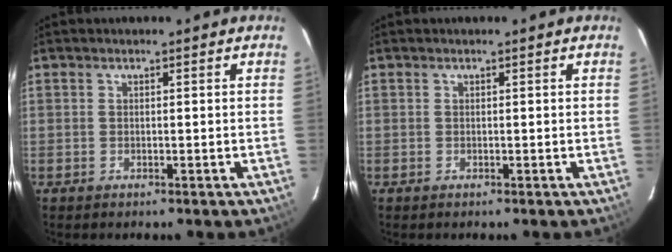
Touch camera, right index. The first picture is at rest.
{"total": 0.0}